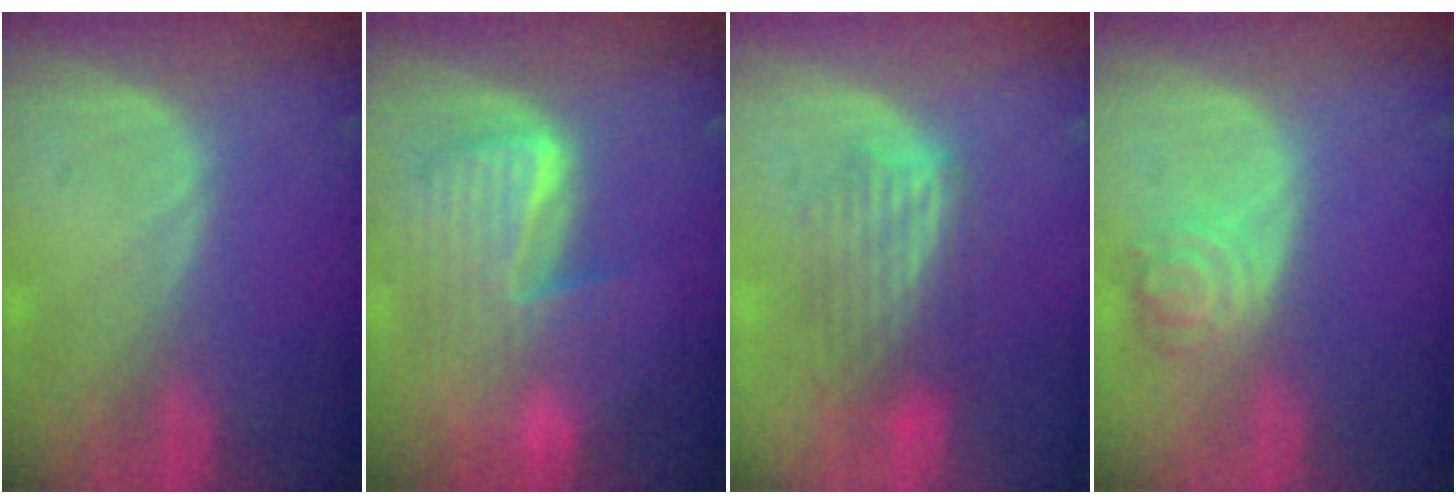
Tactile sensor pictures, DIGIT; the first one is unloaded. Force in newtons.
{"total": 9.9, "press": 8.5, "slide": 5.1}
{"total": 6.4, "press": 6.4, "slide": 0.6}
{"total": 4.5, "press": 4.2, "slide": 1.7}